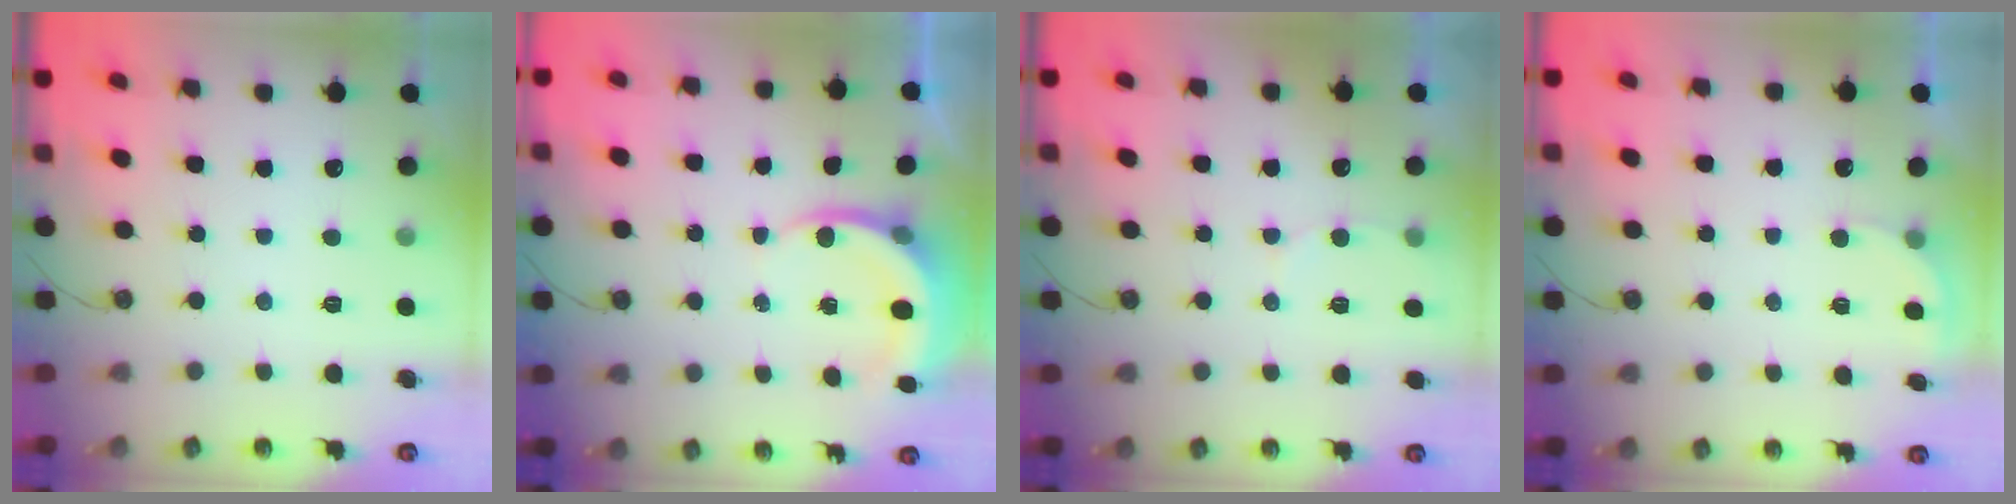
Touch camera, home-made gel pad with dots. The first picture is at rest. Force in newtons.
{"total": 4.7, "press": 4.7, "slide": 0.3}
{"total": 5.1, "press": 5.1, "slide": 0.5}
{"total": 2.3, "press": 2.3, "slide": 0.5}